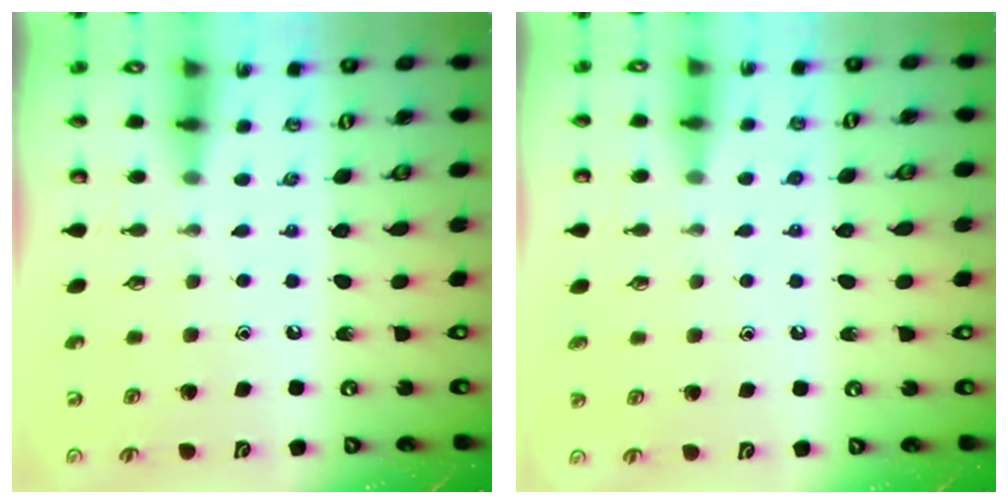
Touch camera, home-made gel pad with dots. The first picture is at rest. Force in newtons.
{"total": 5.0, "press": 5.0, "slide": 0.5}